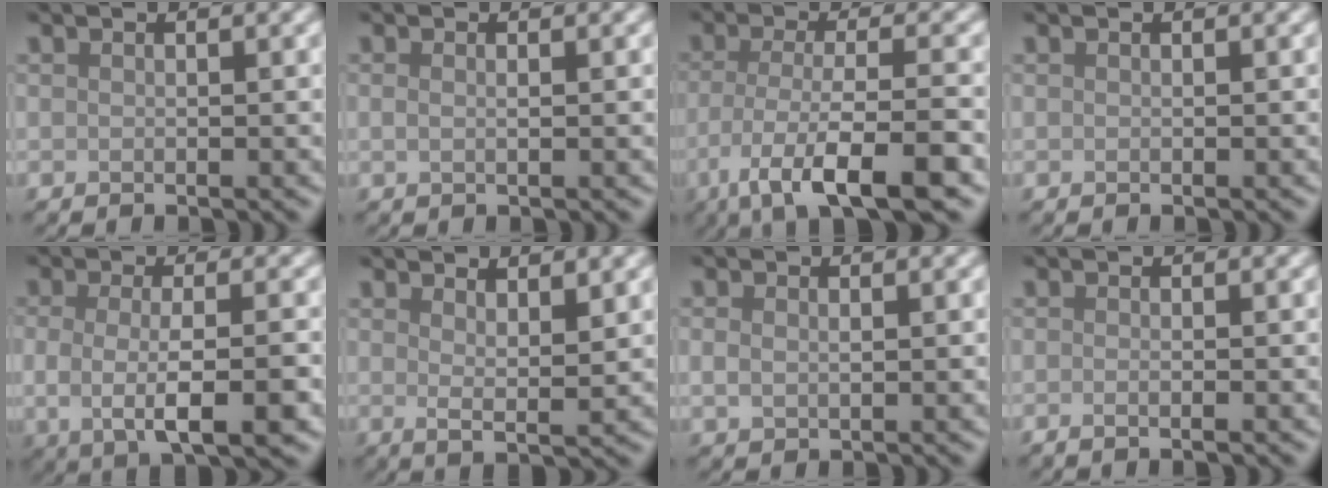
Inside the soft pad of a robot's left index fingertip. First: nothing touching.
{"total": 0.7, "force": [0.1, 0.3, 0.7], "torque": [-0.014, 0.002, 0.002]}
{"total": 8.1, "force": [-4.0, 1.8, 6.8], "torque": [-0.116, -0.012, -0.072]}
{"total": 0.0}
{"total": 5.5, "force": [-0.9, 1.7, 5.1], "torque": [-0.093, -0.014, -0.015]}
{"total": 2.8, "force": [1.7, 0.7, 2.1], "torque": [-0.030, -0.010, 0.030]}
{"total": 1.3, "force": [0.2, 0.9, 0.9], "torque": [-0.020, -0.003, 0.006]}
{"total": 1.2, "force": [-0.3, 0.4, 1.1], "torque": [-0.012, -0.004, -0.007]}